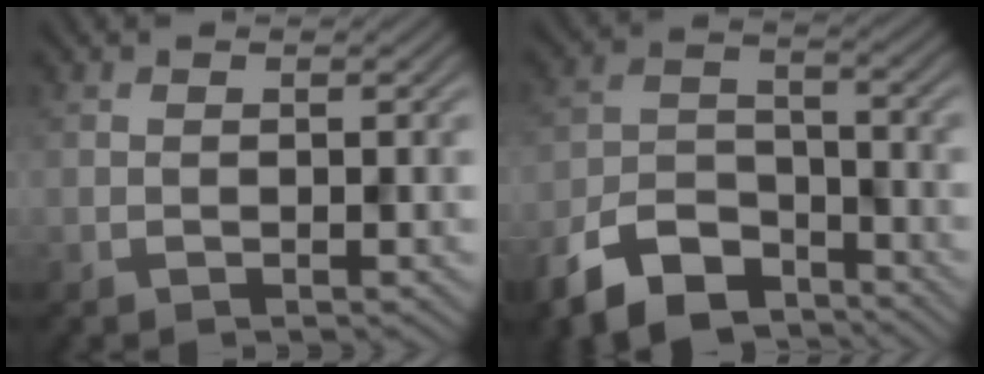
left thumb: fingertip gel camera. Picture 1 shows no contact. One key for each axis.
{"total": 9.9, "fx": -7.2, "fy": 4.7, "fz": 4.8, "tx": -0.103, "ty": -0.014, "tz": -0.145}